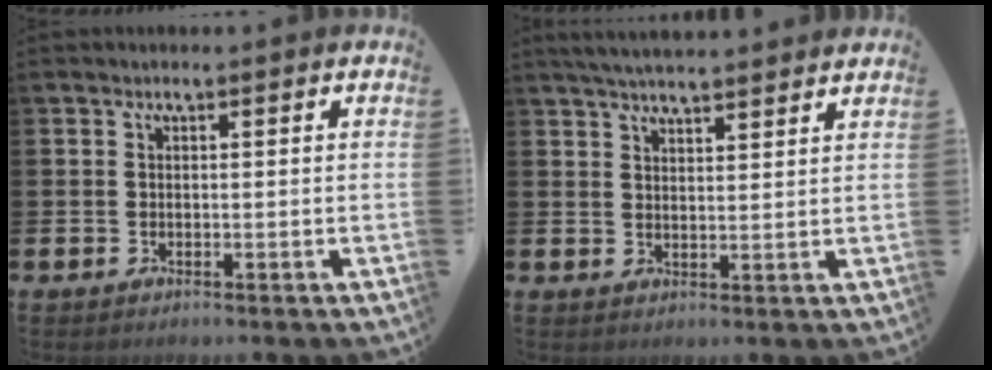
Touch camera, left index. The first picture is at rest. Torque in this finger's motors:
{"motor_torque": [-0.01, -0.69, 0.77, 0.19]}